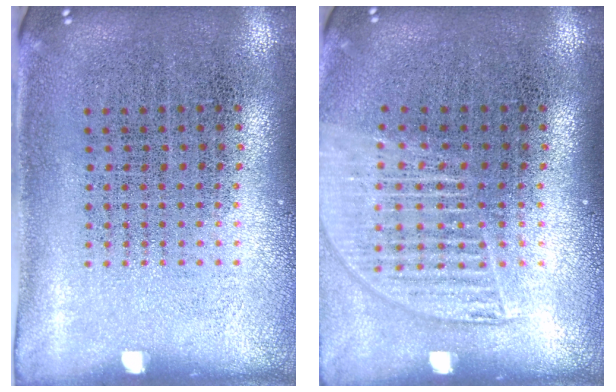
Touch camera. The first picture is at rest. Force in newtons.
{"total": 1.5, "press": 1.3, "slide": 0.7}